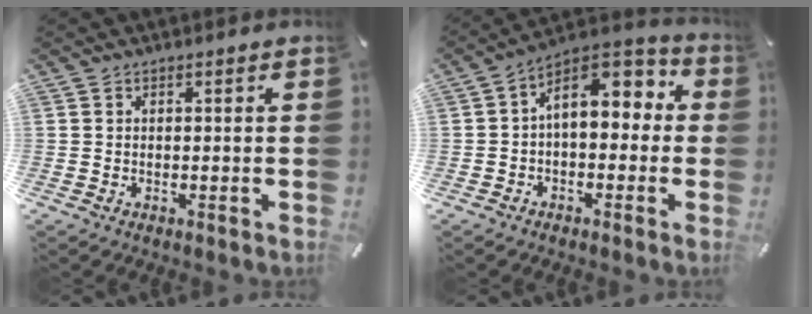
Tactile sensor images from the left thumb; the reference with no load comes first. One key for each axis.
{"total": 9.8, "fx": 2.8, "fy": 6.5, "fz": 6.8, "tx": -0.094, "ty": -0.019, "tz": 0.048}